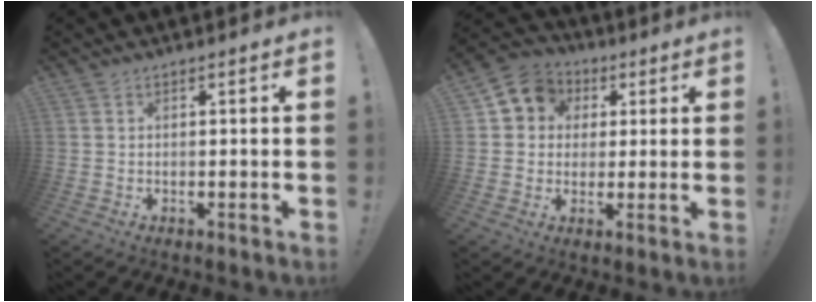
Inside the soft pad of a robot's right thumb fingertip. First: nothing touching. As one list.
[{"total": 9.5, "force": [2.5, 8.6, 3.0], "torque": [-0.035, -0.003, 0.051]}]